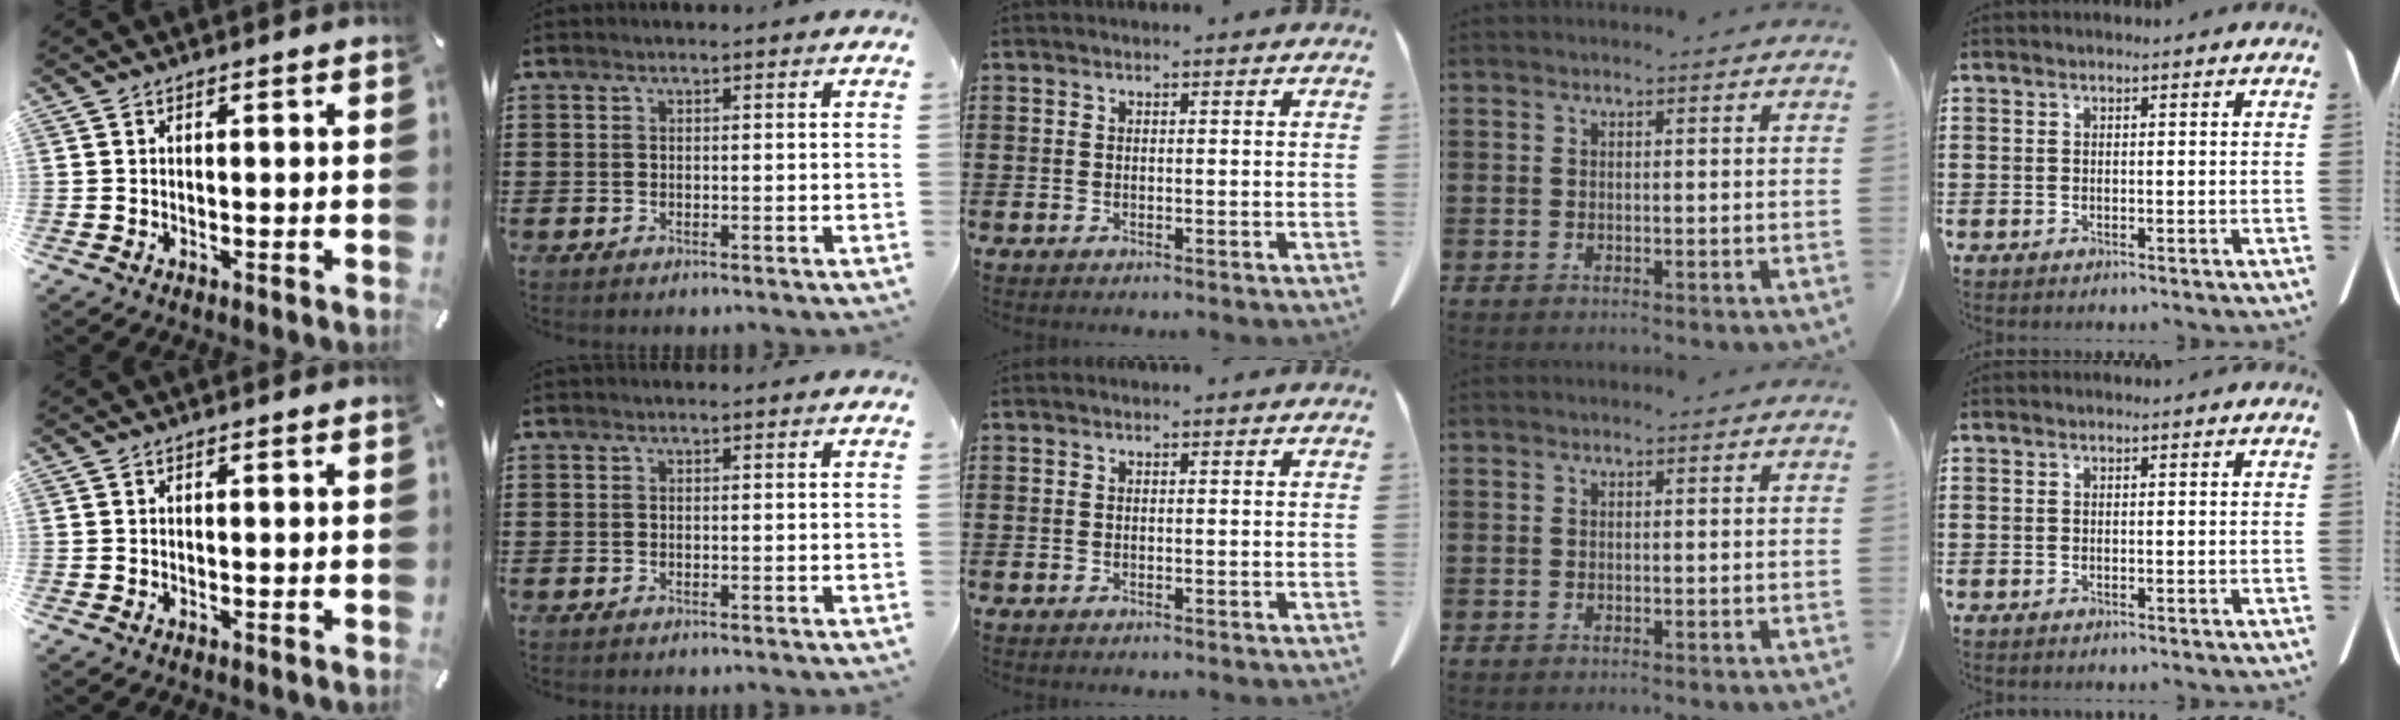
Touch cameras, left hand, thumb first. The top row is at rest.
{}